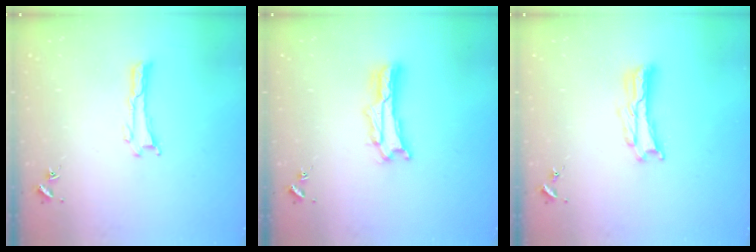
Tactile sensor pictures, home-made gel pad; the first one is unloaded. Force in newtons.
{"total": 2.7, "press": 2.7, "slide": 0.4}
{"total": 2.4, "press": 2.4, "slide": 0.3}